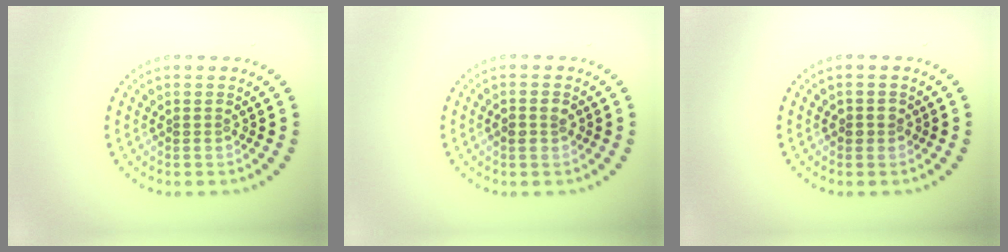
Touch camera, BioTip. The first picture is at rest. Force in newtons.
{"total": 1.4, "press": 1.4, "slide": 0.2}
{"total": 1.1, "press": 1.0, "slide": 0.3}